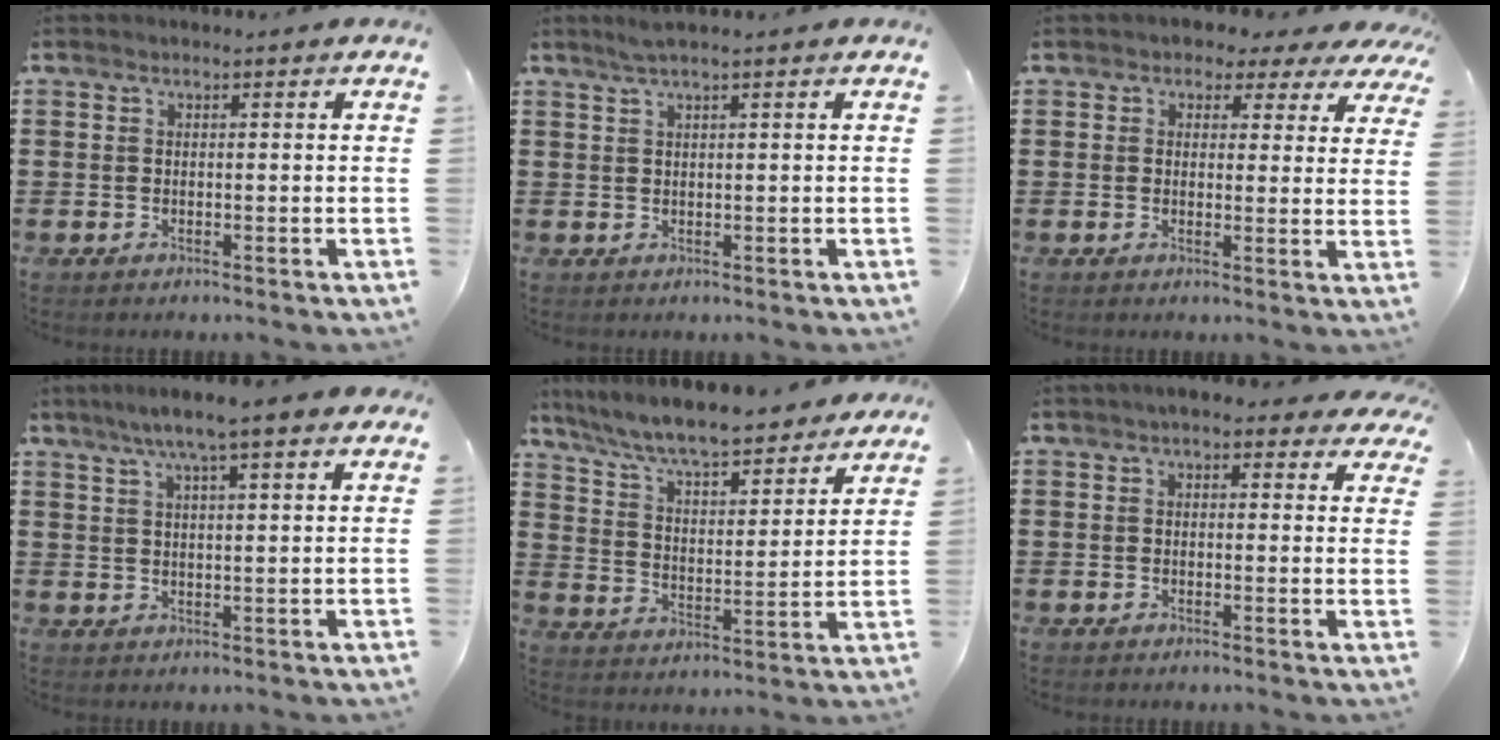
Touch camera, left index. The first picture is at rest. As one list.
[{"total": 1.8, "force": [0.8, -0.2, 1.5], "torque": [-0.028, -0.001, 0.015]}, {"total": 2.6, "force": [1.7, 1.8, 0.8], "torque": [-0.021, -0.004, 0.026]}, {"total": 6.3, "force": [4.4, 0.6, 4.5], "torque": [-0.097, 0.000, 0.077]}, {"total": 8.4, "force": [7.7, 0.5, 3.3], "torque": [-0.094, -0.045, 0.132]}, {"total": 3.5, "force": [2.7, 1.4, 1.8], "torque": [-0.036, -0.001, 0.046]}]